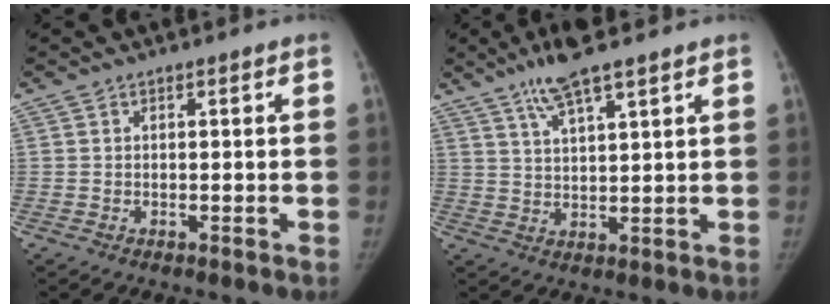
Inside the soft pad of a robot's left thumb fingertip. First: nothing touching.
{"total": 7.6, "force": [5.4, 1.3, 5.3], "torque": [-0.098, -0.019, 0.101]}